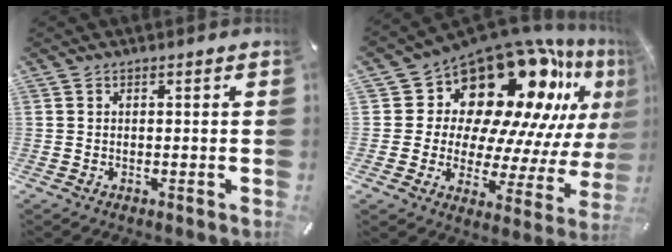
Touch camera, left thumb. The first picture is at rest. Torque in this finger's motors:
{"motor_torque": [2.28, 2.72, 1.31, 0.34, 0.18]}